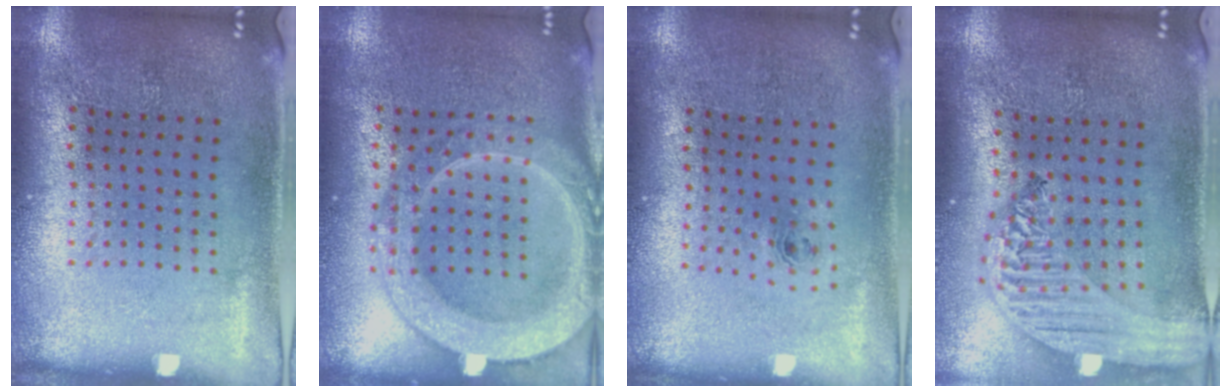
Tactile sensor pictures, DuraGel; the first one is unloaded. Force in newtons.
{"total": 3.7, "press": 3.7, "slide": 0.4}
{"total": 0.8, "press": 0.4, "slide": 0.7}
{"total": 2.5, "press": 2.1, "slide": 1.3}